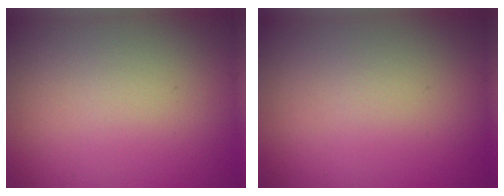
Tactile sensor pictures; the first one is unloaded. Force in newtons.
{"total": 0.0}